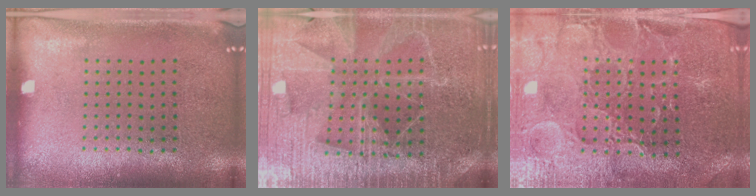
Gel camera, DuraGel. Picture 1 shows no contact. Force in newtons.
{"total": 4.8, "press": 4.4, "slide": 2.0}
{"total": 3.3, "press": 3.3, "slide": 0.5}